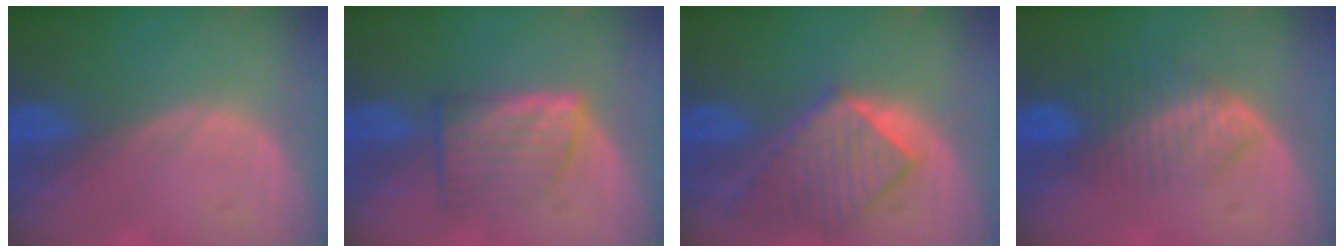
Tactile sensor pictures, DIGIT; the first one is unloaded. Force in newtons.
{"total": 6.2, "press": 6.0, "slide": 1.8}
{"total": 8.8, "press": 7.9, "slide": 3.9}
{"total": 6.8, "press": 5.8, "slide": 3.5}